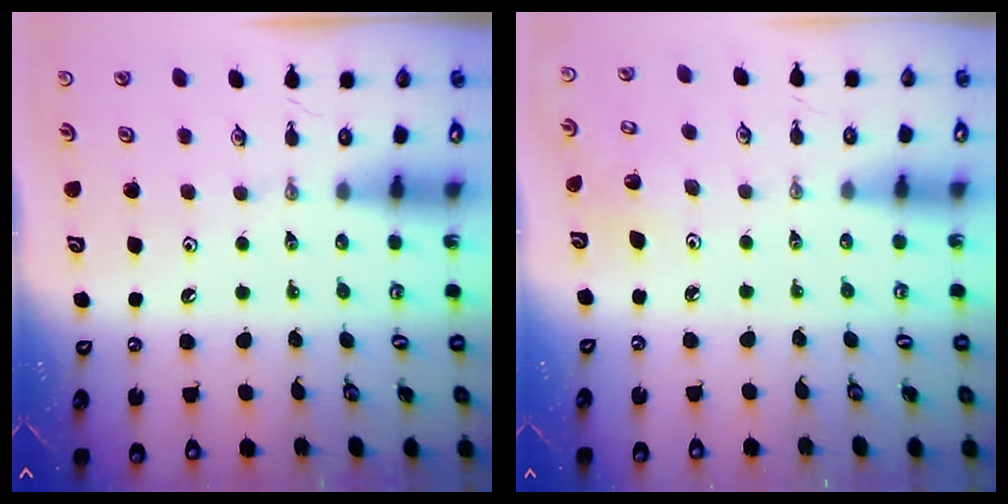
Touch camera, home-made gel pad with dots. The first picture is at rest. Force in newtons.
{"total": 2.8, "press": 2.8, "slide": 0.2}